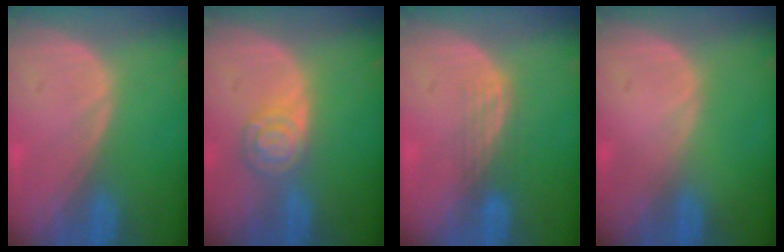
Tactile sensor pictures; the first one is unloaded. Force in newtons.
{"total": 5.5, "press": 4.8, "slide": 2.6}
{"total": 3.2, "press": 2.6, "slide": 1.8}
{"total": 0.0}